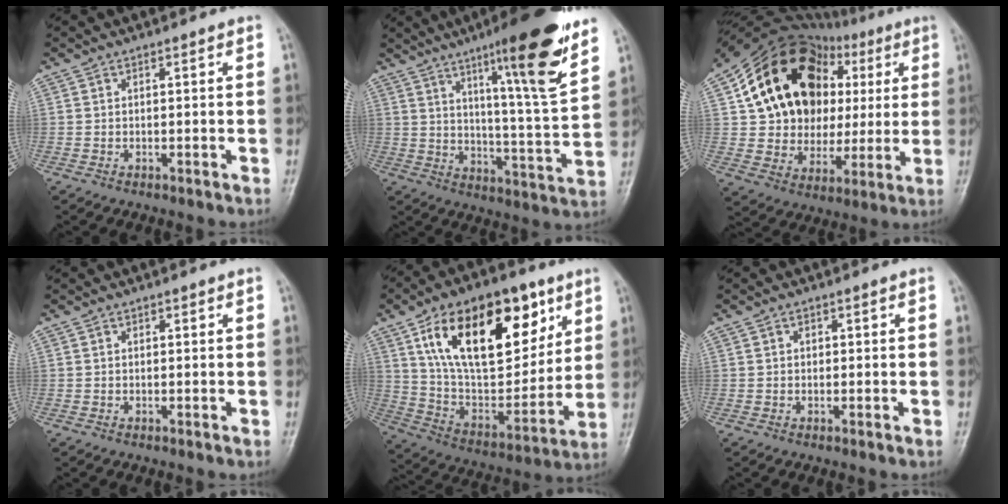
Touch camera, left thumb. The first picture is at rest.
{"total": 18.6, "force": [11.2, 1.8, 14.8], "torque": [-0.202, -0.062, 0.172]}
{"total": 24.0, "force": [6.4, 18.2, 14.3], "torque": [-0.178, 0.028, 0.119]}
{"total": 0.0}
{"total": 27.9, "force": [12.7, 14.5, 20.1], "torque": [-0.289, -0.023, 0.219]}
{"total": 0.9, "force": [0.1, 0.8, 0.3], "torque": [0.002, 0.003, 0.000]}